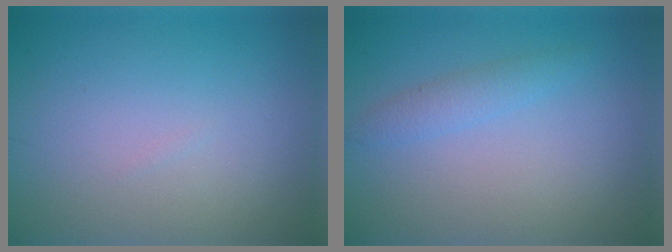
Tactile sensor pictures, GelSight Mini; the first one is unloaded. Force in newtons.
{"total": 1.5, "press": 1.5, "slide": 0.1}